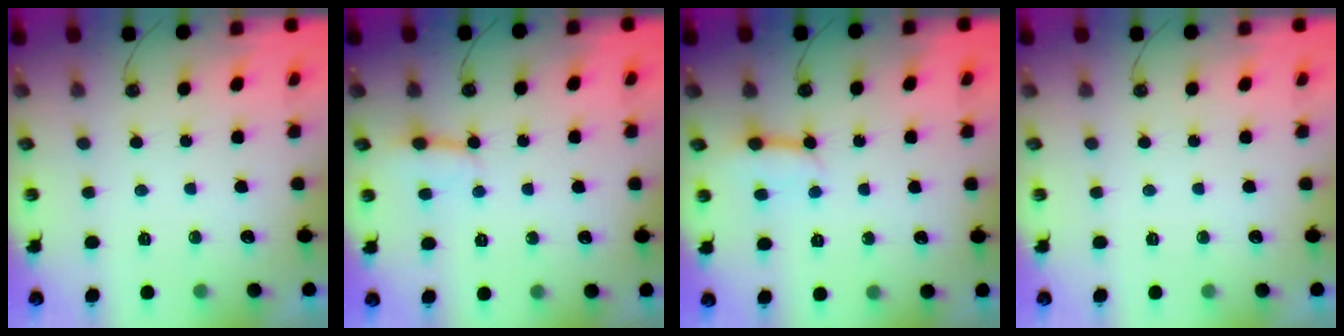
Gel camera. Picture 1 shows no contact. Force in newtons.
{"total": 2.8, "press": 2.8, "slide": 0.2}
{"total": 3.5, "press": 3.4, "slide": 0.5}
{"total": 0.0}